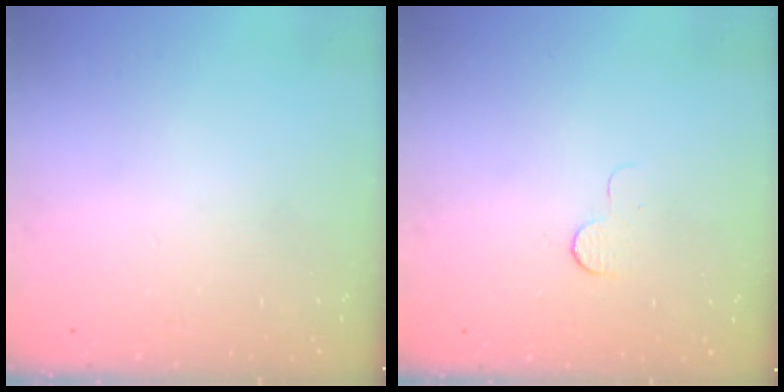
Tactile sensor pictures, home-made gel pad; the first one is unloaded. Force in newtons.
{"total": 3.7, "press": 3.7, "slide": 0.3}